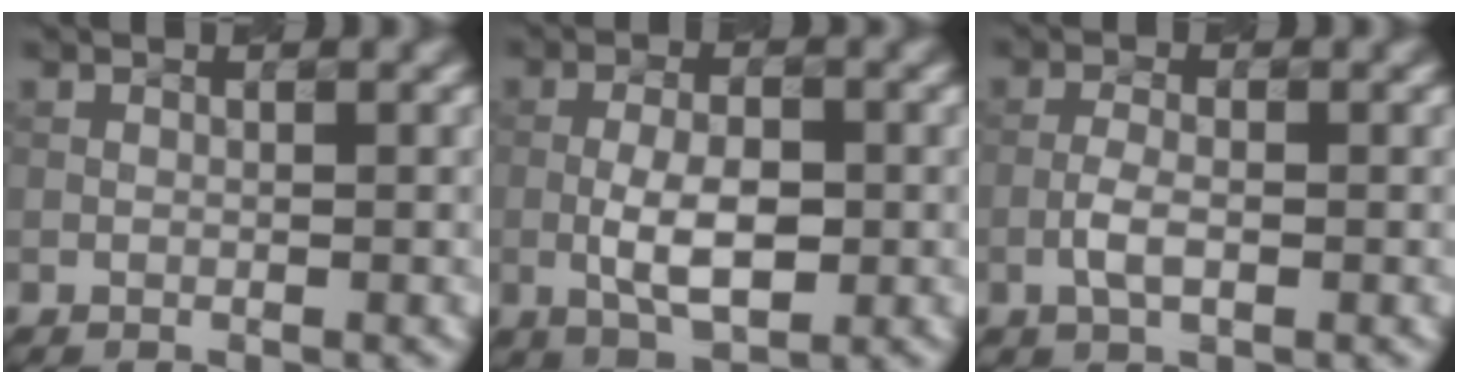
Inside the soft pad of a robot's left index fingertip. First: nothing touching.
{"total": 4.6, "force": [-0.9, 2.1, 4.0], "torque": [-0.076, 0.002, -0.017]}
{"total": 2.1, "force": [-0.8, 0.8, 1.8], "torque": [-0.039, 0.003, -0.020]}